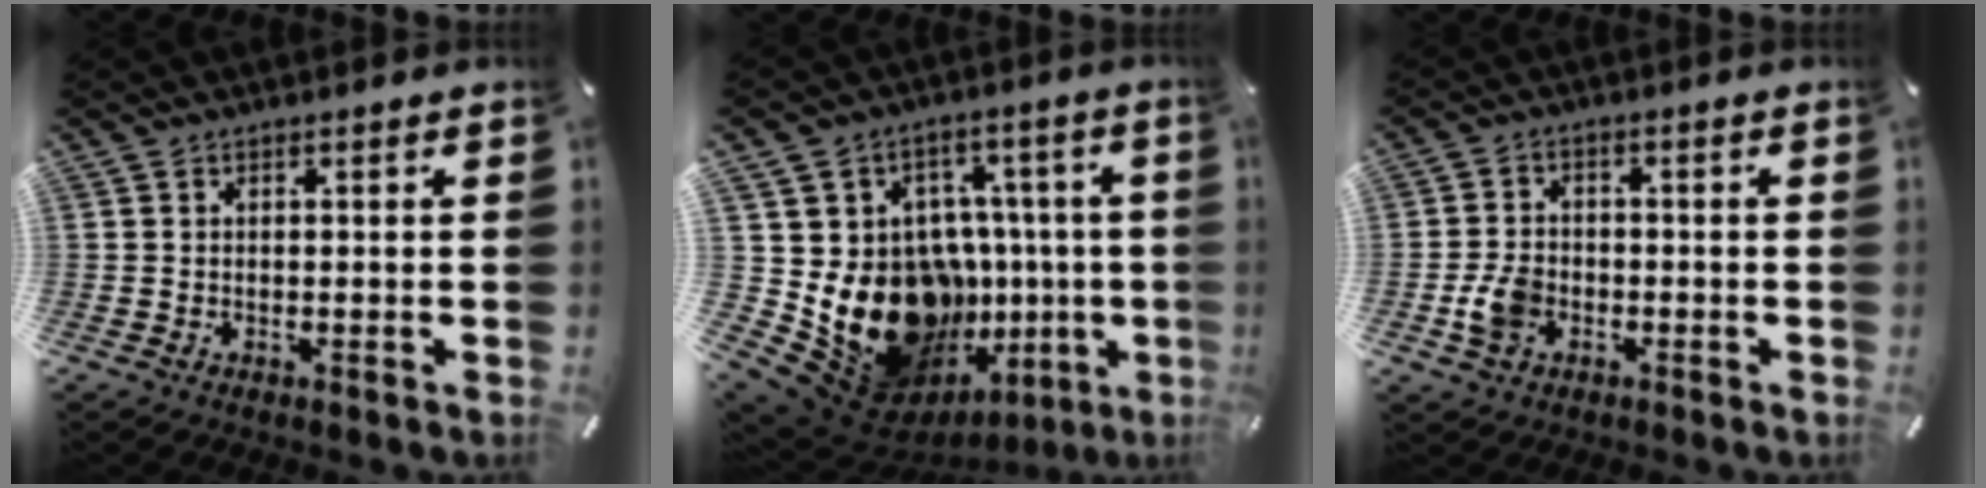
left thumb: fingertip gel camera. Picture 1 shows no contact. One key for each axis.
{"total": 21.2, "fx": -4.6, "fy": 17.0, "fz": 11.7, "tx": -0.184, "ty": -0.004, "tz": -0.032}
{"total": 6.1, "fx": -2.0, "fy": 4.6, "fz": 3.4, "tx": -0.082, "ty": 0.005, "tz": -0.038}